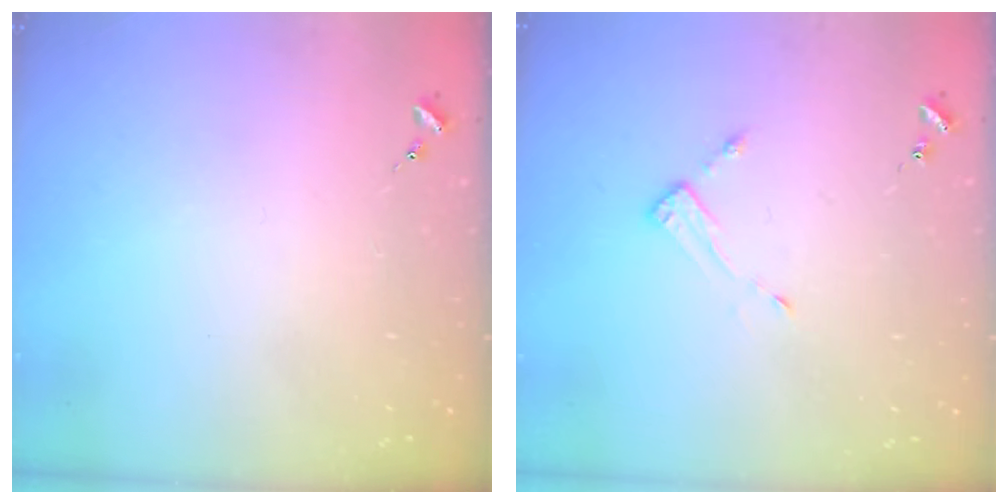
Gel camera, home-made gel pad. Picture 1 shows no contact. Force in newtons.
{"total": 3.3, "press": 3.2, "slide": 0.3}